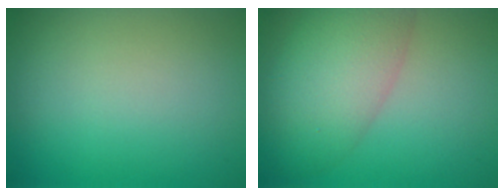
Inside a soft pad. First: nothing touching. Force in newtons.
{"total": 6.9, "press": 6.8, "slide": 0.4}